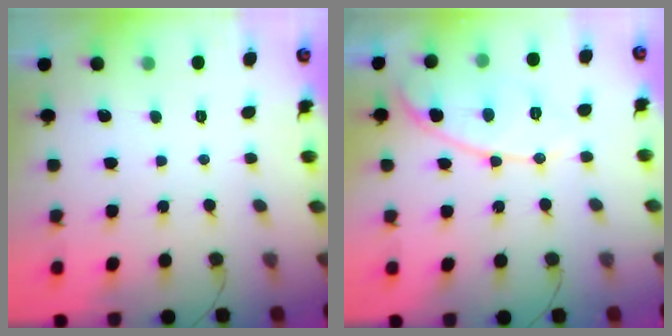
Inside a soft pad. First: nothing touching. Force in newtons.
{"total": 10.3, "press": 10.3, "slide": 0.5}